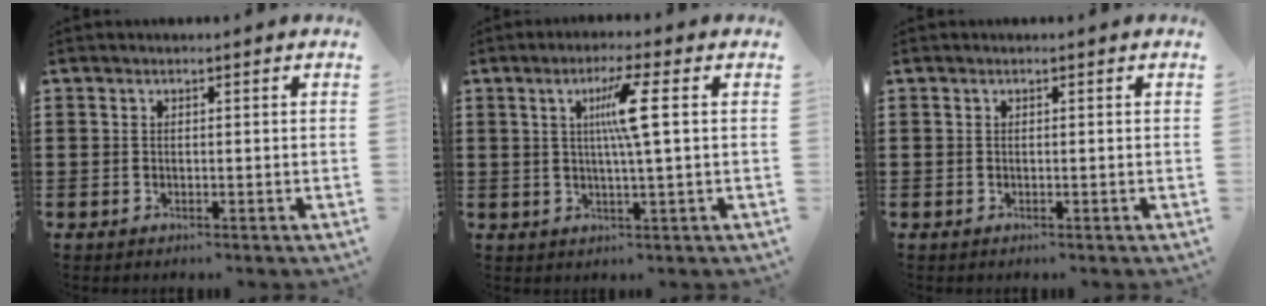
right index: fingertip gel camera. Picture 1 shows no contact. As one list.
[{"total": 6.1, "force": [1.3, -0.4, 6.0], "torque": [-0.118, -0.002, 0.014]}, {"total": 0.0}]